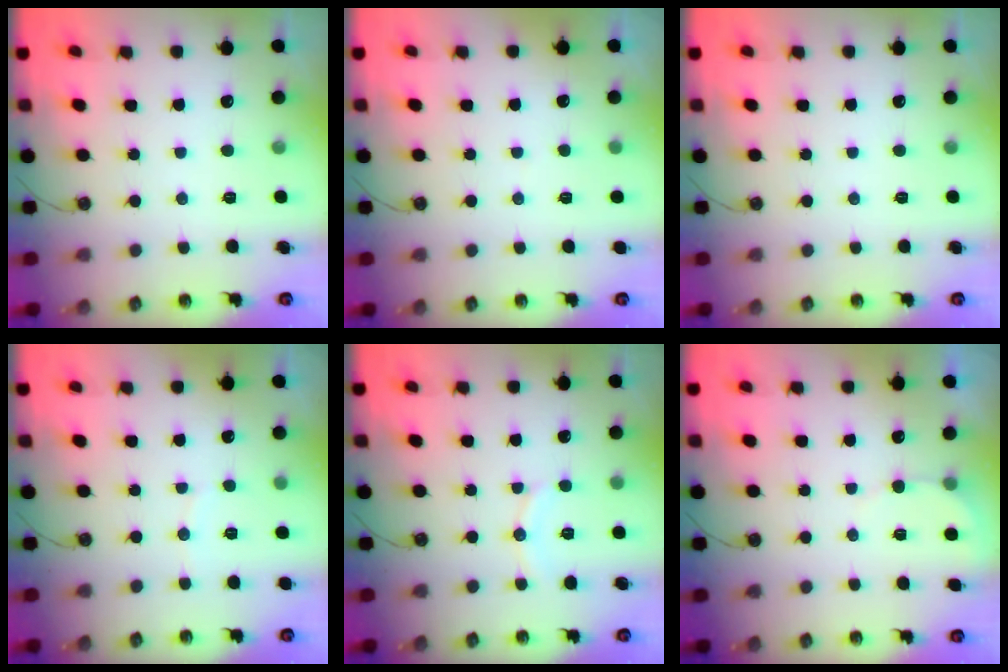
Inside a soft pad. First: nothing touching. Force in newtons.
{"total": 3.1, "press": 3.1, "slide": 0.4}
{"total": 0.0}
{"total": 2.2, "press": 2.2, "slide": 0.2}
{"total": 6.8, "press": 6.8, "slide": 0.7}
{"total": 3.2, "press": 2.9, "slide": 1.4}